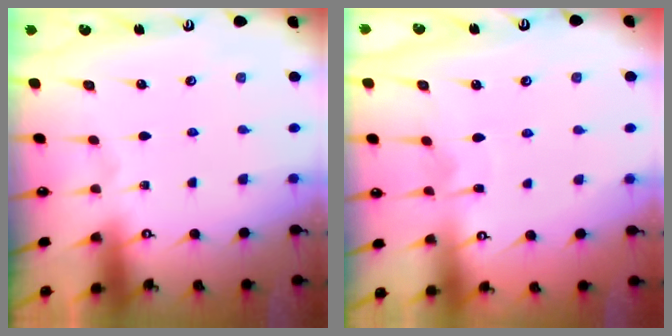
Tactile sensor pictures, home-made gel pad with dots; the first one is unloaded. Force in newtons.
{"total": 3.9, "press": 3.9, "slide": 0.2}